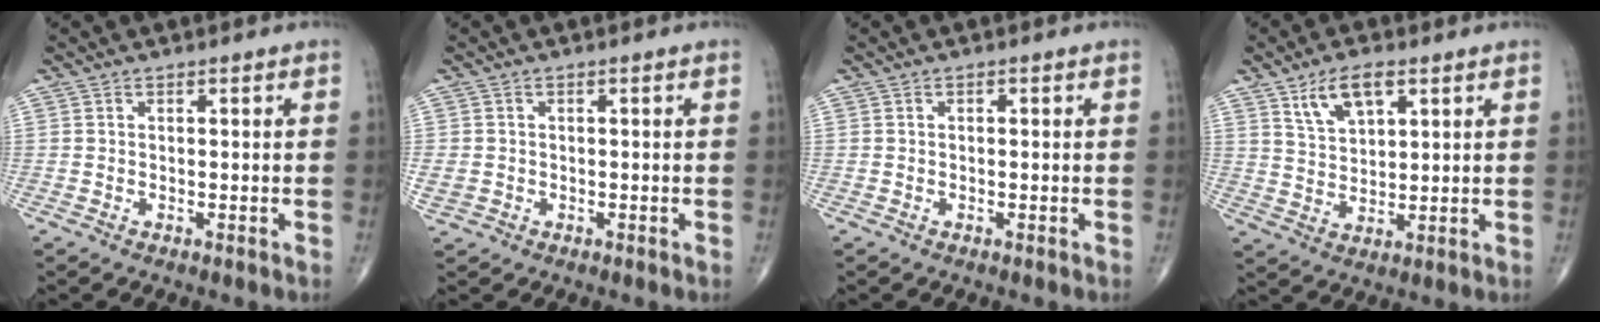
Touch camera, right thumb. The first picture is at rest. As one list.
[{"total": 3.0, "force": [-0.5, 2.6, 1.5], "torque": [-0.038, 0.003, -0.004]}, {"total": 0.0}, {"total": 7.8, "force": [4.2, 3.6, 5.4], "torque": [-0.088, -0.016, 0.082]}]